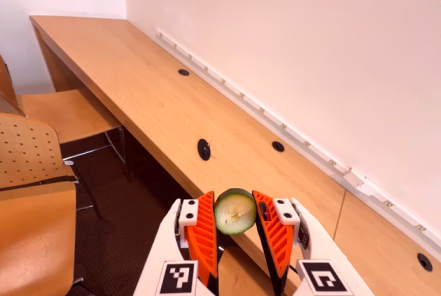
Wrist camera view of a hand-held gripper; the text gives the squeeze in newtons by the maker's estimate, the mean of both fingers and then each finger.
{"total": 10.3, "left": 10.9, "right": 9.6}